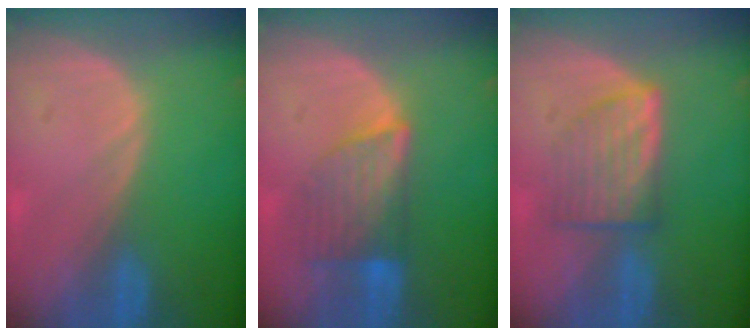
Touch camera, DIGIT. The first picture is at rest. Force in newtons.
{"total": 6.9, "press": 6.4, "slide": 2.6}
{"total": 6.2, "press": 6.0, "slide": 1.8}